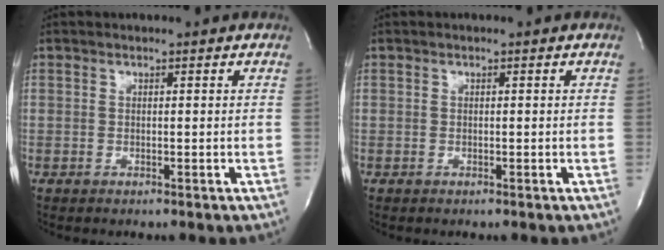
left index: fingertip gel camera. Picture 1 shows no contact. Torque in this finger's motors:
{"motor_torque": [-0.16, -0.12, 0.00, 0.02]}